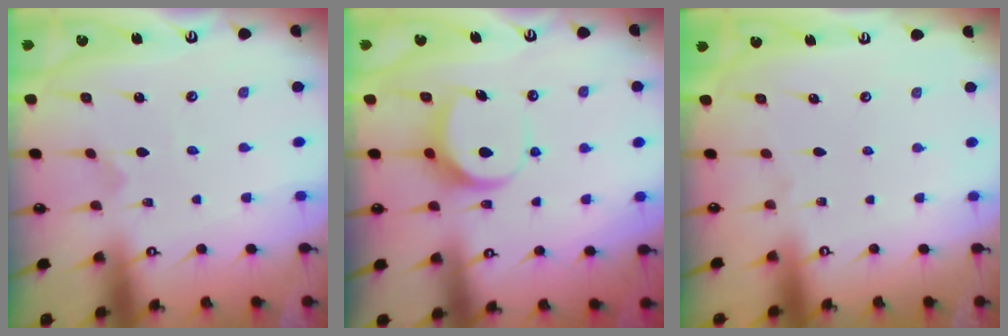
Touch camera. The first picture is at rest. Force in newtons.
{"total": 8.6, "press": 8.6, "slide": 0.5}
{"total": 0.0}